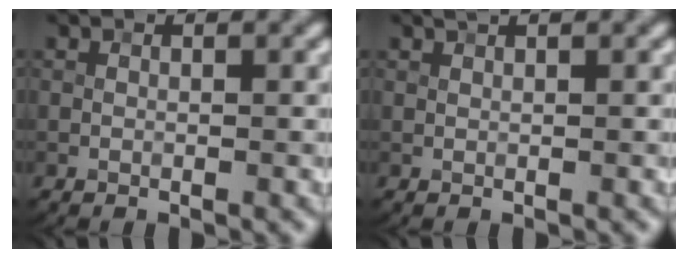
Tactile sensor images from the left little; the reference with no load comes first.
{"total": 0.5, "force": [0.4, 0.0, 0.3], "torque": [-0.006, 0.000, 0.007]}